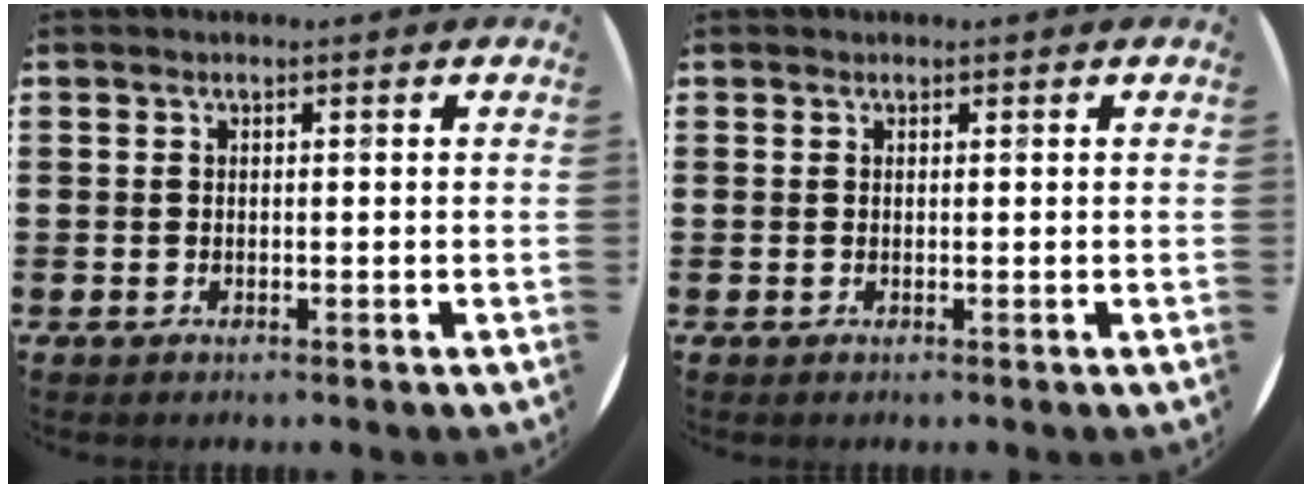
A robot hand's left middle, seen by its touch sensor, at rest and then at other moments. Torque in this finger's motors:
{"motor_torque": [-0.40, 0.06, -0.06, -0.01]}